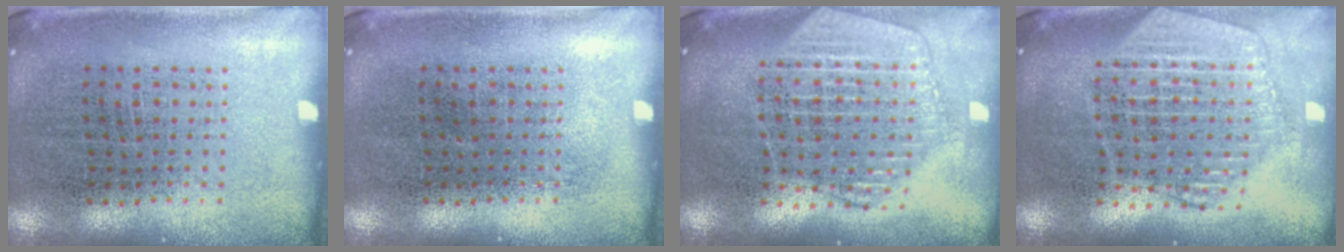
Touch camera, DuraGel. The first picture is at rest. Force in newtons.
{"total": 0.0}
{"total": 2.1, "press": 1.9, "slide": 0.9}
{"total": 2.3, "press": 2.1, "slide": 1.1}